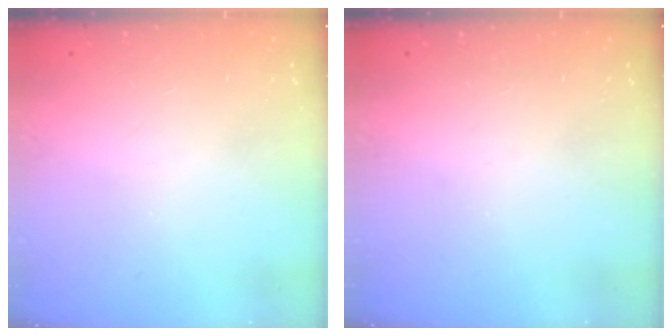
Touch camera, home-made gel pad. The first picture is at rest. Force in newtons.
{"total": 0.0}